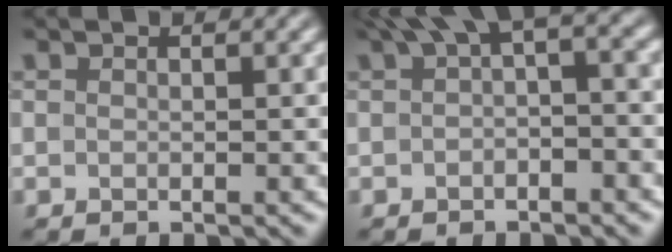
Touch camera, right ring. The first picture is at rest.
{"total": 4.4, "force": [1.3, 1.8, 3.8], "torque": [-0.046, 0.018, 0.010]}